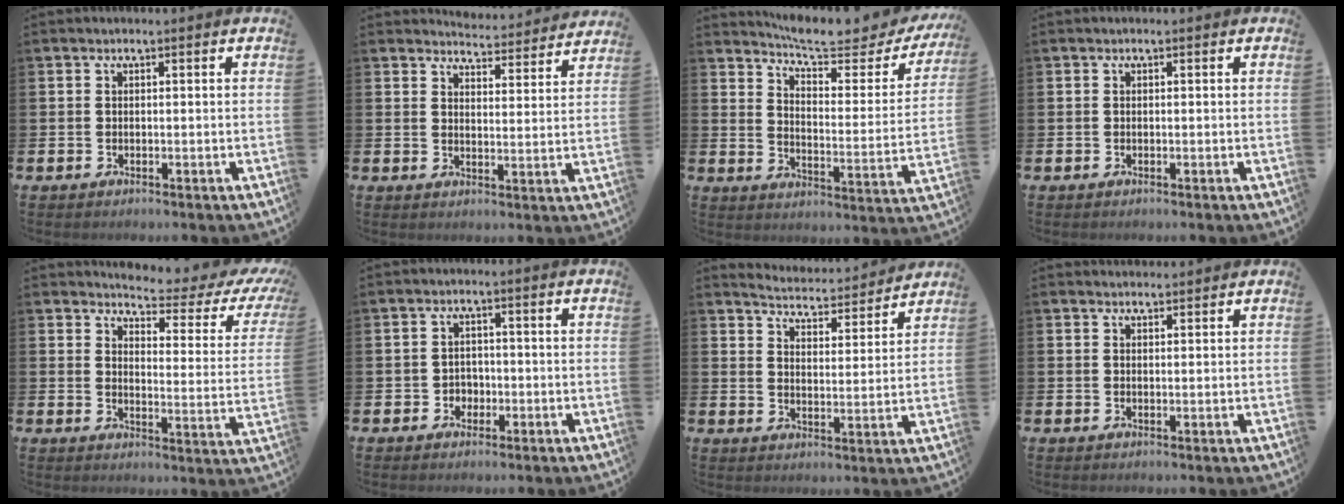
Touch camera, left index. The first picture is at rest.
{"total": 4.8, "force": [4.7, 0.4, 0.0], "torque": [0.002, -0.042, 0.081]}
{"total": 7.4, "force": [6.8, 1.3, 2.7], "torque": [-0.066, -0.052, 0.110]}
{"total": 0.0}
{"total": 4.4, "force": [3.9, 1.0, 1.6], "torque": [-0.033, -0.041, 0.055]}
{"total": 2.1, "force": [-0.8, 1.9, 0.5], "torque": [-0.014, 0.006, -0.021]}
{"total": 4.8, "force": [4.8, 0.5, 0.0], "torque": [-0.014, -0.046, 0.078]}
{"total": 1.7, "force": [1.7, 0.4, 0.0], "torque": [0.014, -0.010, 0.027]}